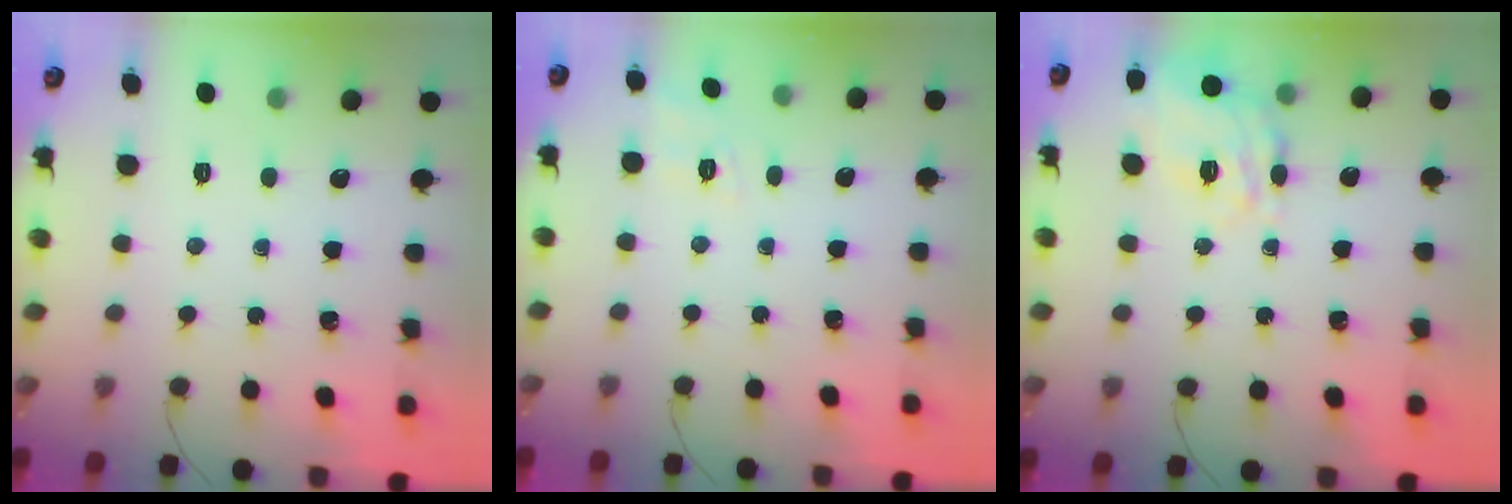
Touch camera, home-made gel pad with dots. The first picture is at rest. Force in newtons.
{"total": 7.4, "press": 7.1, "slide": 2.0}
{"total": 11.5, "press": 11.1, "slide": 3.1}